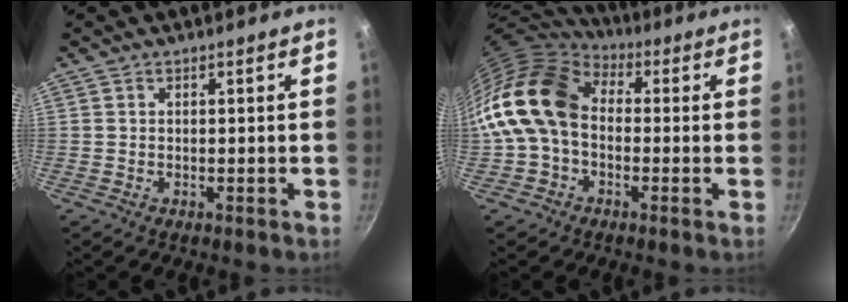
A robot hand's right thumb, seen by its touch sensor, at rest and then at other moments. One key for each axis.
{"total": 16.5, "fx": 0.0, "fy": 12.1, "fz": 11.3, "tx": -0.201, "ty": 0.035, "tz": -0.015}